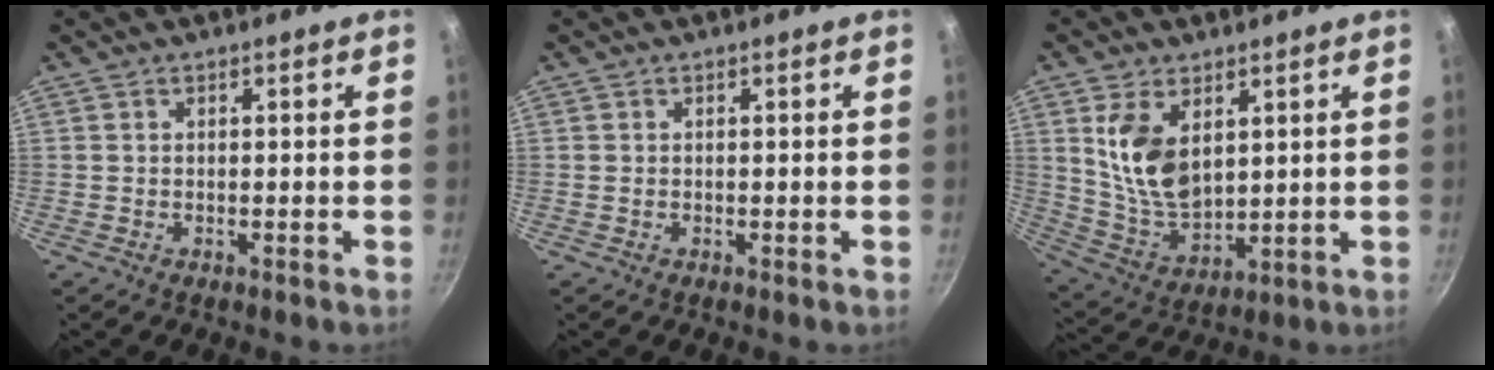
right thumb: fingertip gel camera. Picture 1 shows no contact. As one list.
[{"total": 0.0}, {"total": 12.1, "force": [3.9, 7.2, 9.0], "torque": [-0.155, -0.036, 0.089]}]